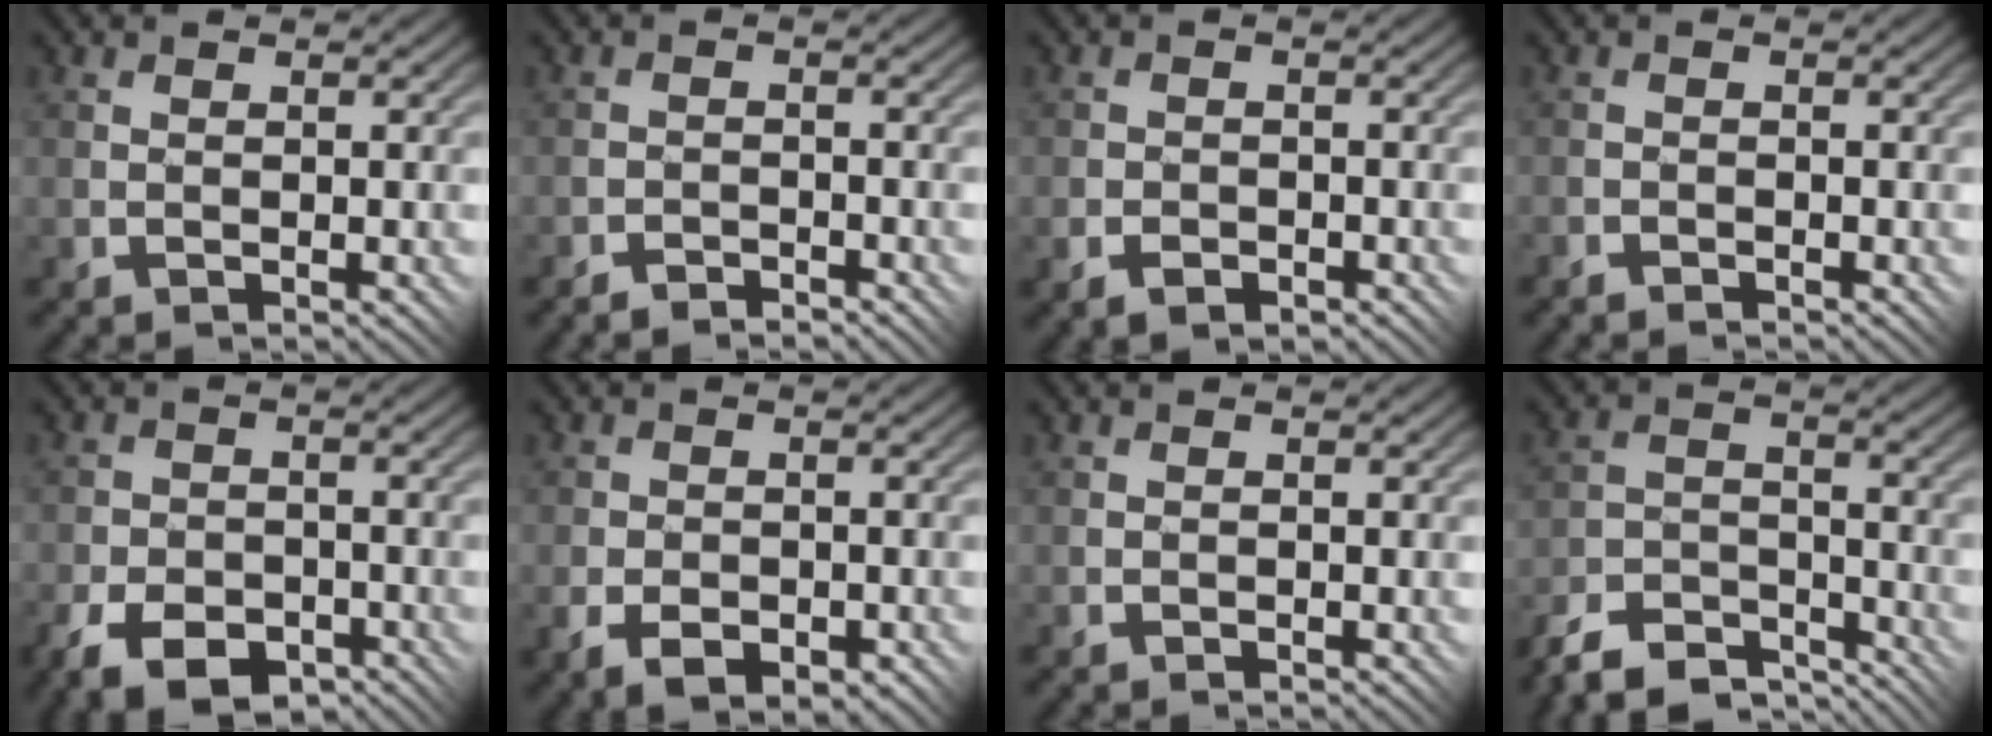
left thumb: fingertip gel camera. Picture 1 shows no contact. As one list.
[{"total": 1.6, "force": [-1.6, 0.0, -0.1], "torque": [0.007, 0.010, -0.035]}, {"total": 1.7, "force": [-1.3, 0.9, 0.6], "torque": [-0.010, 0.000, -0.029]}, {"total": 1.0, "force": [-1.0, -0.1, -0.3], "torque": [0.007, 0.005, -0.023]}, {"total": 6.8, "force": [-4.5, 3.8, 3.4], "torque": [-0.068, -0.011, -0.079]}, {"total": 4.3, "force": [-2.1, 2.7, 2.7], "torque": [-0.047, -0.014, -0.035]}, {"total": 0.0}, {"total": 8.7, "force": [-7.9, 2.5, 2.7], "torque": [-0.053, -0.003, -0.145]}]